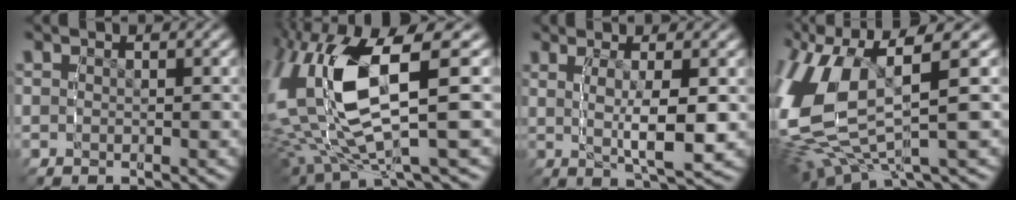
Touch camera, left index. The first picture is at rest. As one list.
[{"total": 11.4, "force": [-0.9, 6.7, 9.1], "torque": [-0.222, -0.026, -0.006]}, {"total": 6.6, "force": [0.9, 2.7, 5.9], "torque": [-0.089, 0.013, -0.001]}, {"total": 11.0, "force": [-0.5, 7.7, 7.9], "torque": [-0.198, -0.028, -0.003]}]